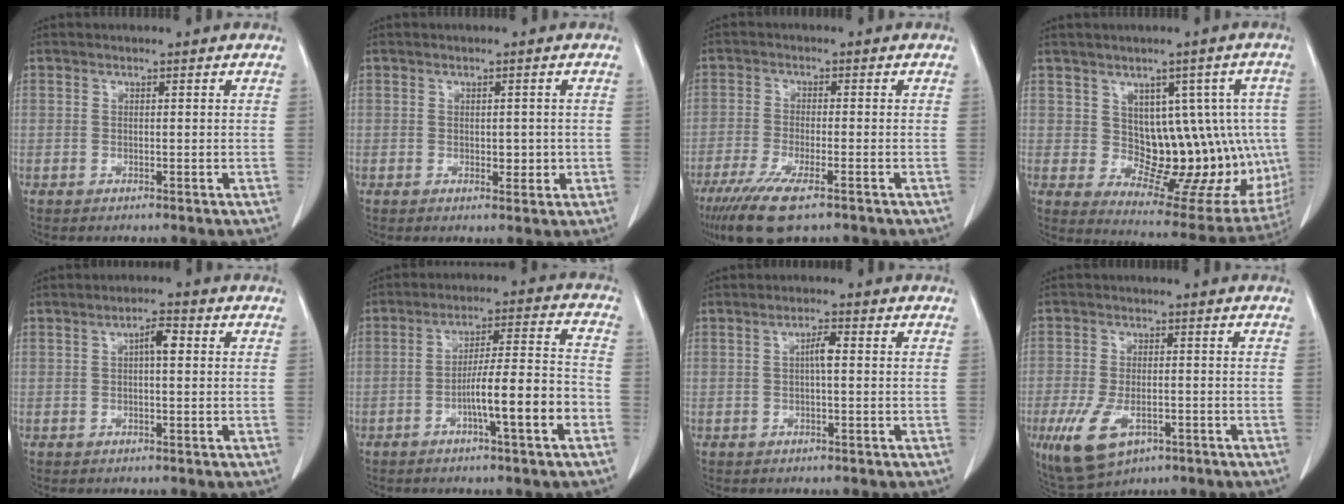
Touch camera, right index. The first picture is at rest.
{"total": 2.2, "force": [-0.1, 1.4, 1.7], "torque": [-0.017, 0.000, 0.006]}
{"total": 9.3, "force": [-6.3, 1.6, 6.7], "torque": [-0.120, -0.024, -0.102]}
{"total": 13.9, "force": [0.8, 8.1, 11.2], "torque": [-0.115, 0.022, 0.036]}
{"total": 3.1, "force": [0.6, 0.8, 3.0], "torque": [-0.049, 0.009, 0.007]}
{"total": 10.6, "force": [-4.1, 0.4, 9.8], "torque": [-0.159, 0.016, -0.063]}
{"total": 2.3, "force": [0.1, 0.3, 2.3], "torque": [-0.042, 0.004, 0.002]}
{"total": 9.1, "force": [-4.2, 4.9, 6.4], "torque": [-0.127, -0.007, -0.062]}